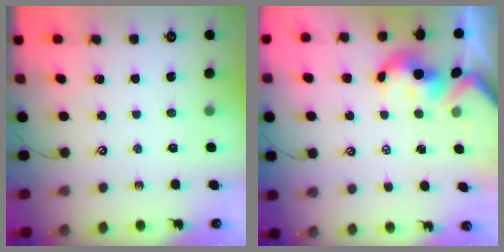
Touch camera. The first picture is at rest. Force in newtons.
{"total": 1.2, "press": 1.2, "slide": 0.1}